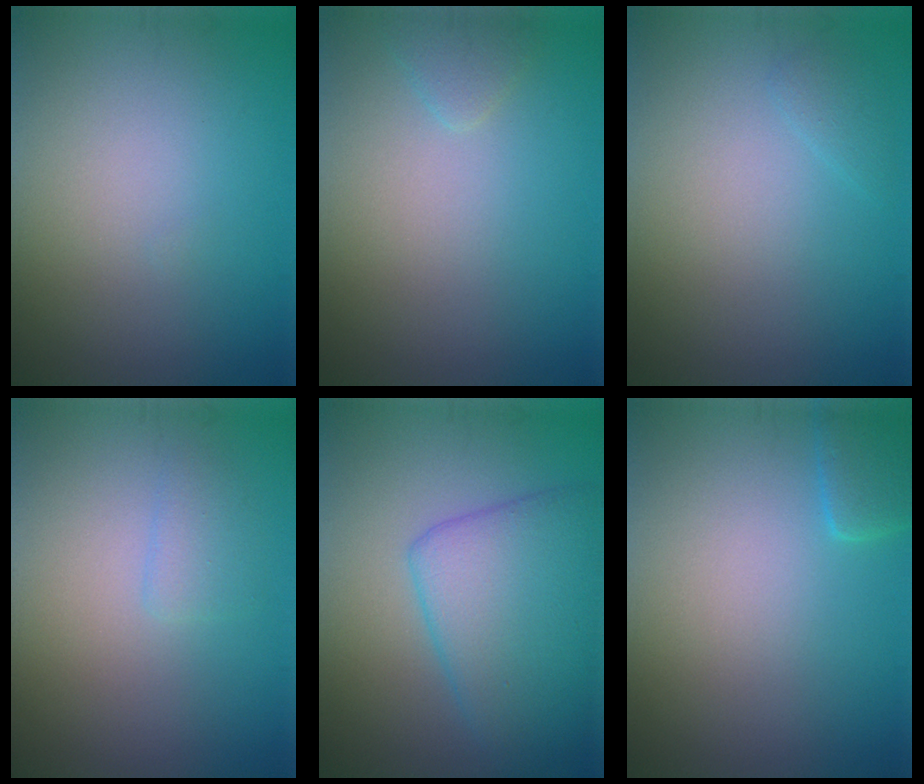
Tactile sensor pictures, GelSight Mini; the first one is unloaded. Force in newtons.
{"total": 1.0, "press": 1.0, "slide": 0.1}
{"total": 0.9, "press": 0.9, "slide": 0.1}
{"total": 1.3, "press": 1.3, "slide": 0.1}
{"total": 7.4, "press": 7.4, "slide": 0.1}
{"total": 2.3, "press": 2.3, "slide": 0.2}